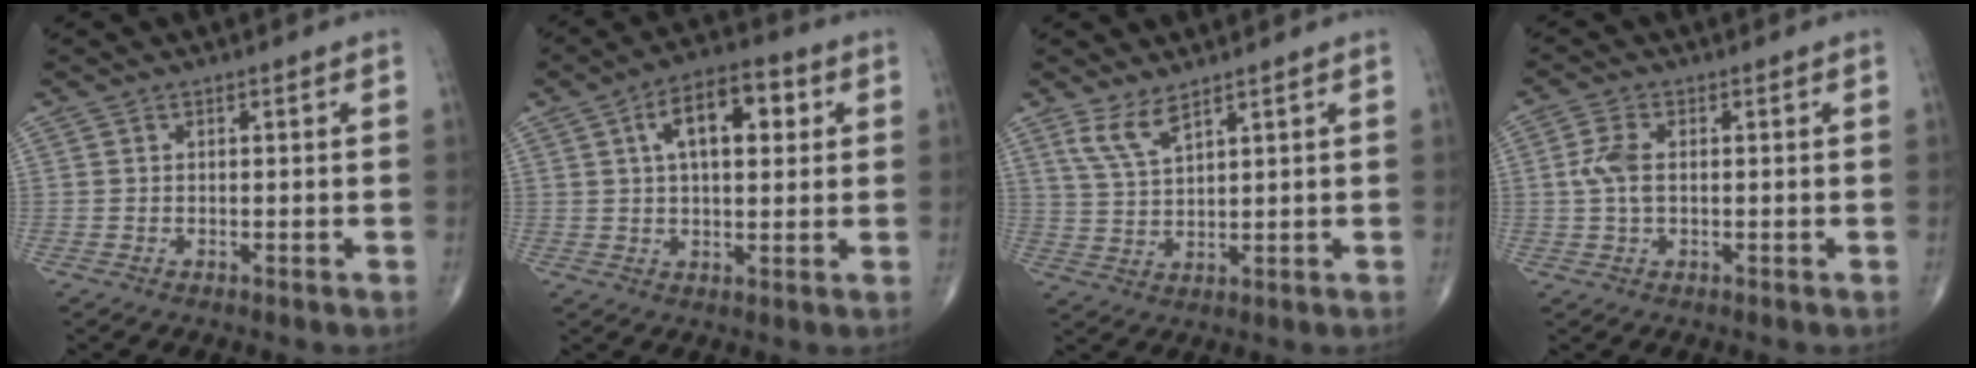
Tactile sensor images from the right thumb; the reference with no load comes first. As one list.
[{"total": 11.7, "force": [3.4, 5.8, 9.6], "torque": [-0.135, 0.015, 0.048]}, {"total": 5.0, "force": [3.5, 1.4, 3.2], "torque": [-0.068, -0.021, 0.078]}, {"total": 4.4, "force": [0.2, 2.3, 3.7], "torque": [-0.093, 0.007, 0.001]}]